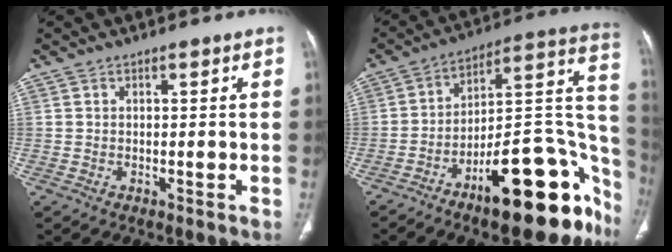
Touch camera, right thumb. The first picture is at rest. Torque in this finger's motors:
{"motor_torque": [3.60, 1.34, 1.26, -1.51, 0.45]}